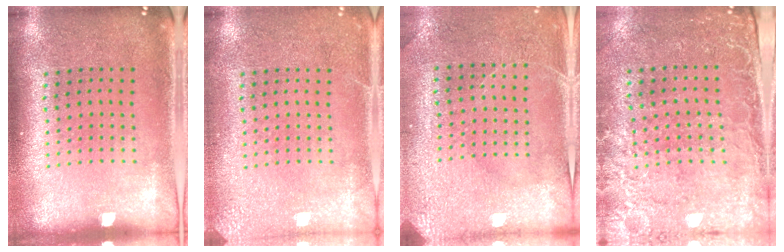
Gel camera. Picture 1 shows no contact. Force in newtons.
{"total": 2.7, "press": 2.6, "slide": 0.2}
{"total": 2.9, "press": 2.8, "slide": 0.7}
{"total": 2.7, "press": 2.4, "slide": 1.2}